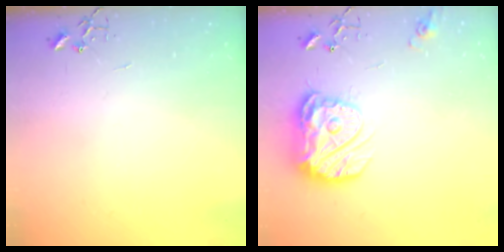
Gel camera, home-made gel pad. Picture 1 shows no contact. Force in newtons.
{"total": 17.1, "press": 17.0, "slide": 1.5}